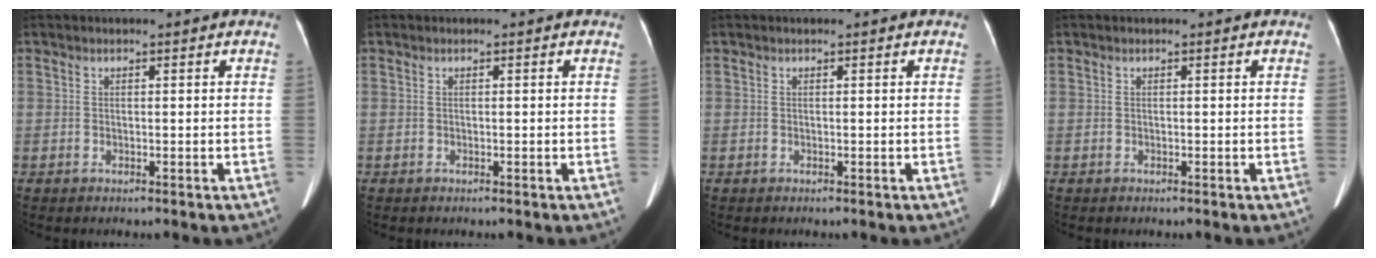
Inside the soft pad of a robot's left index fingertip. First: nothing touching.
{"total": 0.0}
{"total": 0.0}
{"total": 0.0}